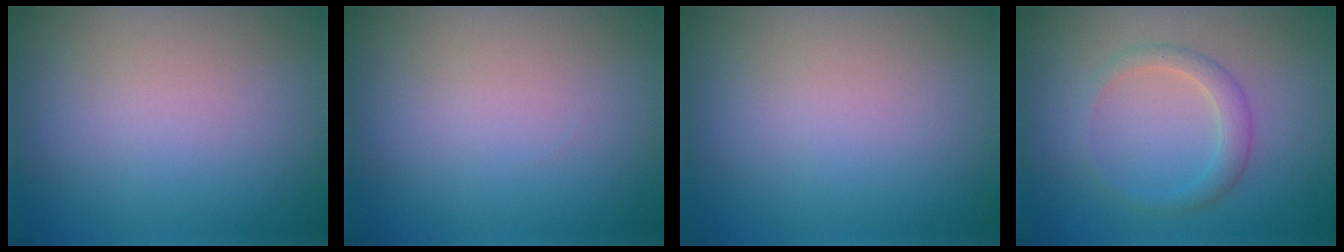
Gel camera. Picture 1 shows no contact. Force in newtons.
{"total": 0.0}
{"total": 0.0}
{"total": 2.1, "press": 2.1, "slide": 0.1}